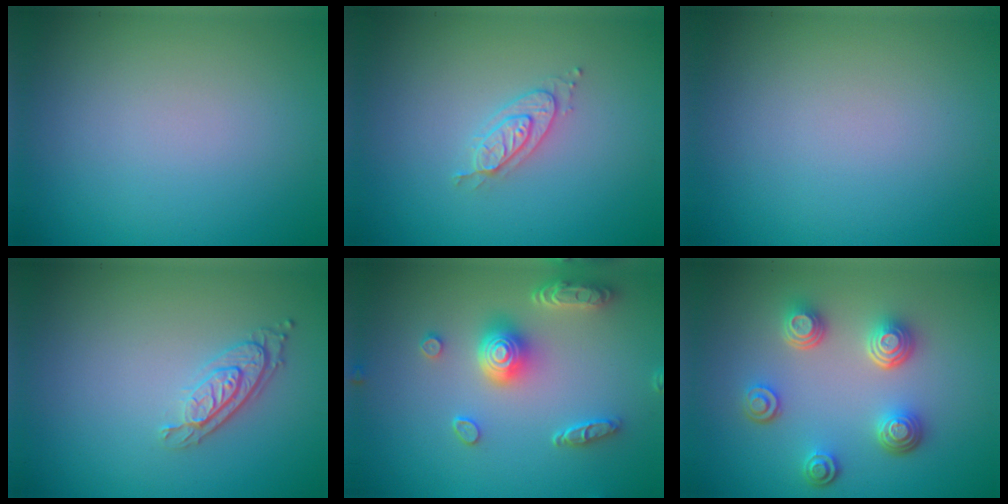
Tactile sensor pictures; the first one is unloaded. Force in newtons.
{"total": 2.2, "press": 2.2, "slide": 0.3}
{"total": 0.0}
{"total": 2.9, "press": 2.2, "slide": 1.9}
{"total": 5.0, "press": 4.0, "slide": 3.0}
{"total": 4.5, "press": 3.4, "slide": 2.9}